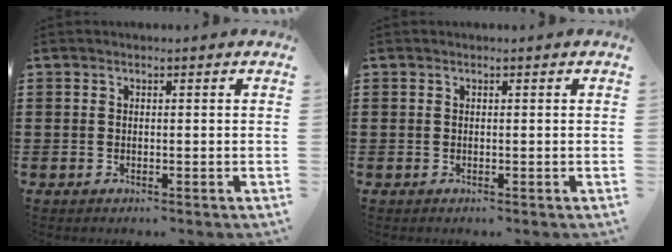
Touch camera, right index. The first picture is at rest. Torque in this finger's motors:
{"motor_torque": [0.00, 0.00, 0.00, 0.00]}